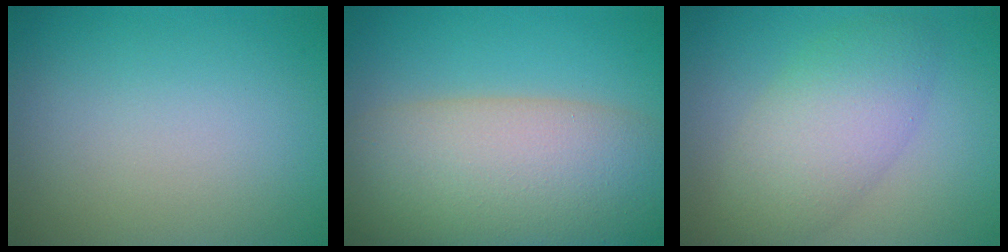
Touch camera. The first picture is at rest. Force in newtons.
{"total": 11.7, "press": 11.7, "slide": 0.7}
{"total": 5.6, "press": 5.6, "slide": 0.2}